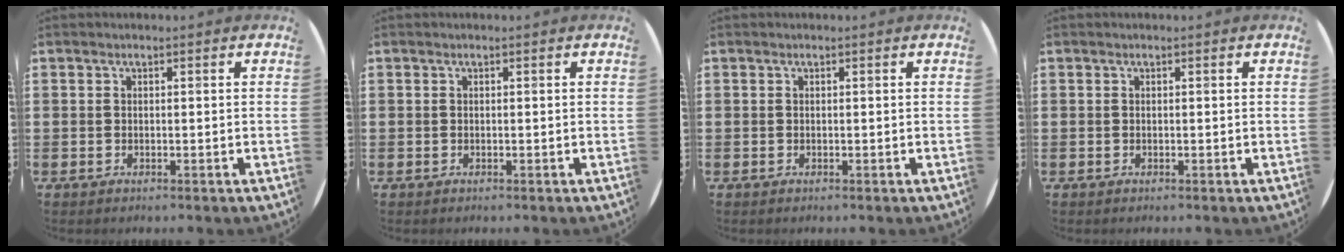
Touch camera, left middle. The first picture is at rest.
{"total": 0.0}
{"total": 0.0}
{"total": 0.0}